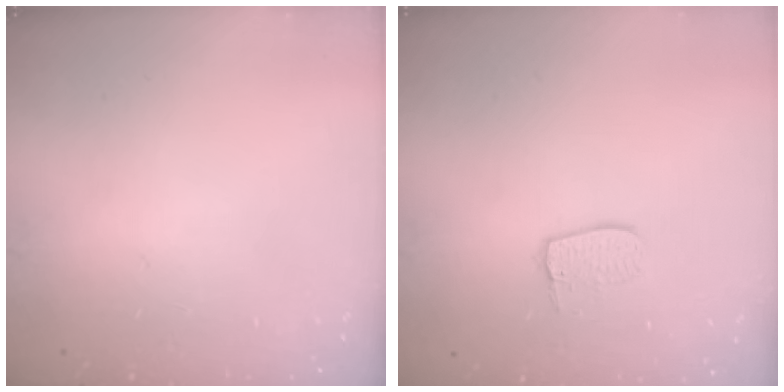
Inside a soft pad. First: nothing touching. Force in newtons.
{"total": 7.2, "press": 7.2, "slide": 0.3}